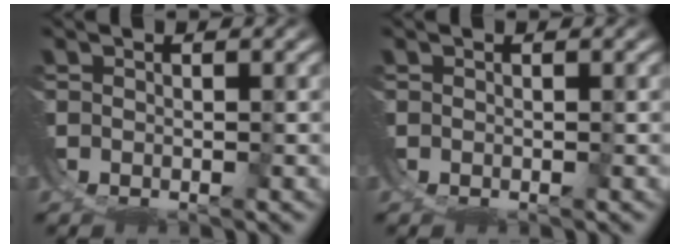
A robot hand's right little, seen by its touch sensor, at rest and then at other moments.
{"total": 0.0}